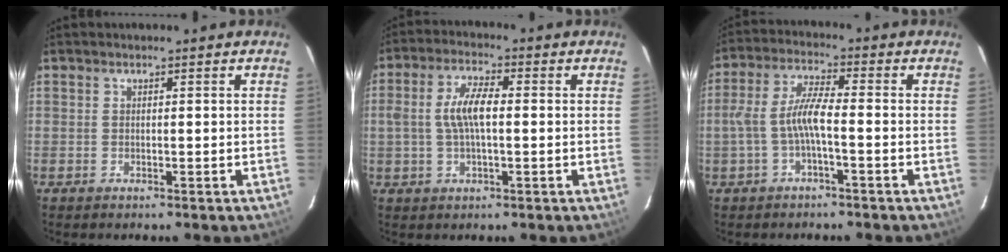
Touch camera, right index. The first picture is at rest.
{"total": 6.8, "force": [0.0, 2.7, 6.2], "torque": [-0.123, 0.011, 0.001]}
{"total": 6.4, "force": [-2.0, 1.1, 6.0], "torque": [-0.132, 0.011, -0.035]}